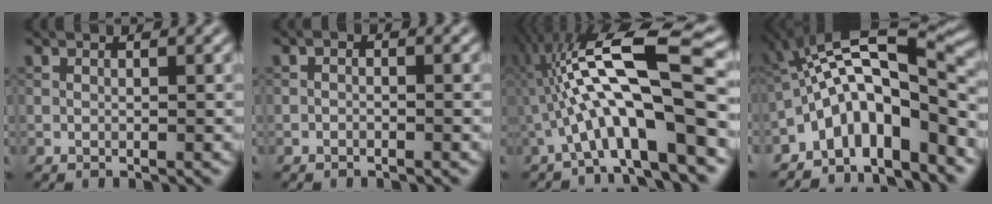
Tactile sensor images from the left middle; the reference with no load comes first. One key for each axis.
{"total": 0.6, "fx": -0.4, "fy": 0.3, "fz": 0.3, "tx": -0.005, "ty": 0.000, "tz": -0.009}
{"total": 12.1, "fx": -1.5, "fy": 2.6, "fz": 11.8, "tx": -0.210, "ty": 0.035, "tz": -0.026}
{"total": 10.3, "fx": -3.9, "fy": 3.9, "fz": 8.7, "tx": -0.123, "ty": 0.027, "tz": -0.074}